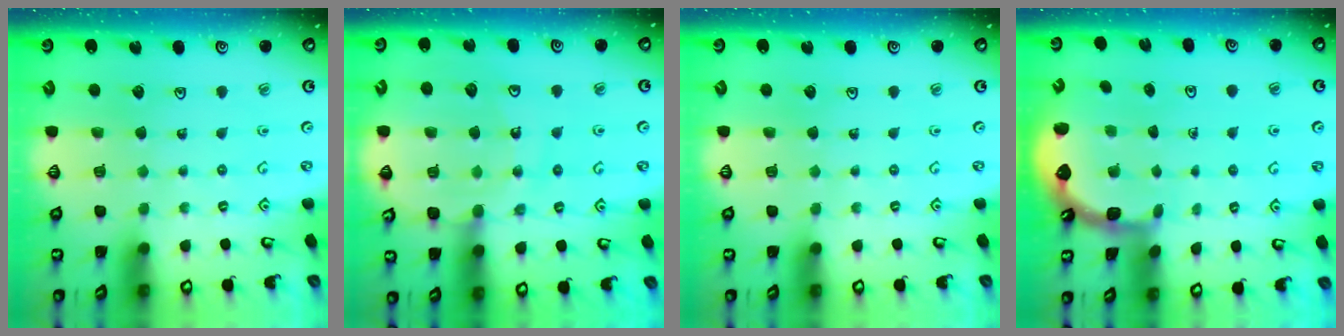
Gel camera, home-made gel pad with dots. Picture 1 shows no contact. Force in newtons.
{"total": 13.2, "press": 12.9, "slide": 2.7}
{"total": 0.0}
{"total": 1.7, "press": 1.7, "slide": 0.2}